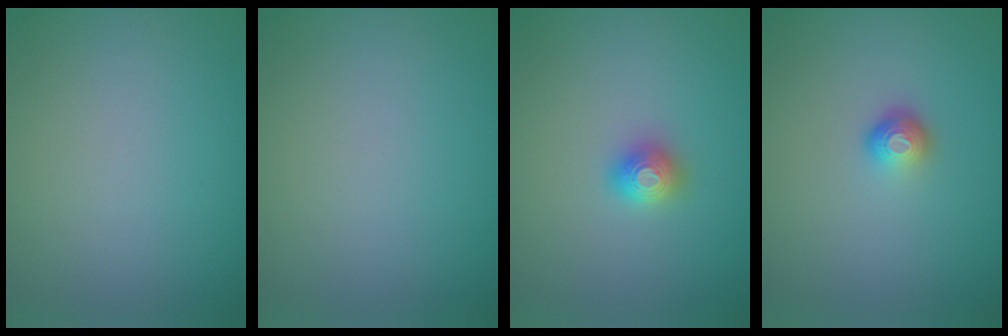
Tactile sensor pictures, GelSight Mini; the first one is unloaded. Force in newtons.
{"total": 0.0}
{"total": 2.0, "press": 2.0, "slide": 0.2}
{"total": 1.8, "press": 1.2, "slide": 1.3}